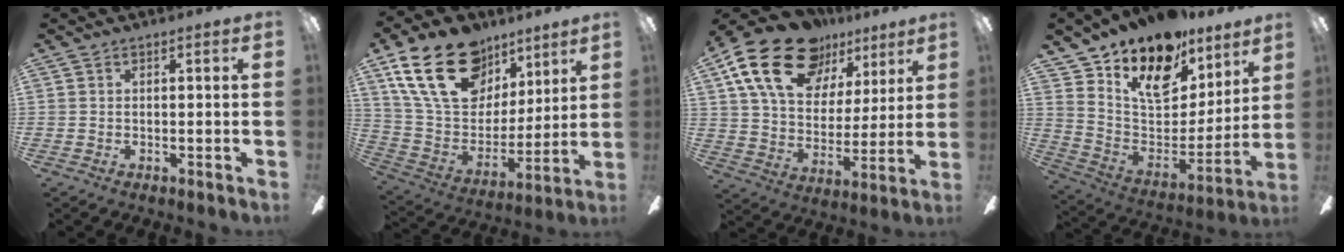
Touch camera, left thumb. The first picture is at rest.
{"total": 24.4, "force": [14.1, 15.1, 13.0], "torque": [-0.240, -0.063, 0.260]}
{"total": 22.4, "force": [13.3, 13.2, 12.2], "torque": [-0.213, -0.062, 0.242]}
{"total": 17.3, "force": [12.2, 9.5, 7.7], "torque": [-0.133, -0.078, 0.218]}